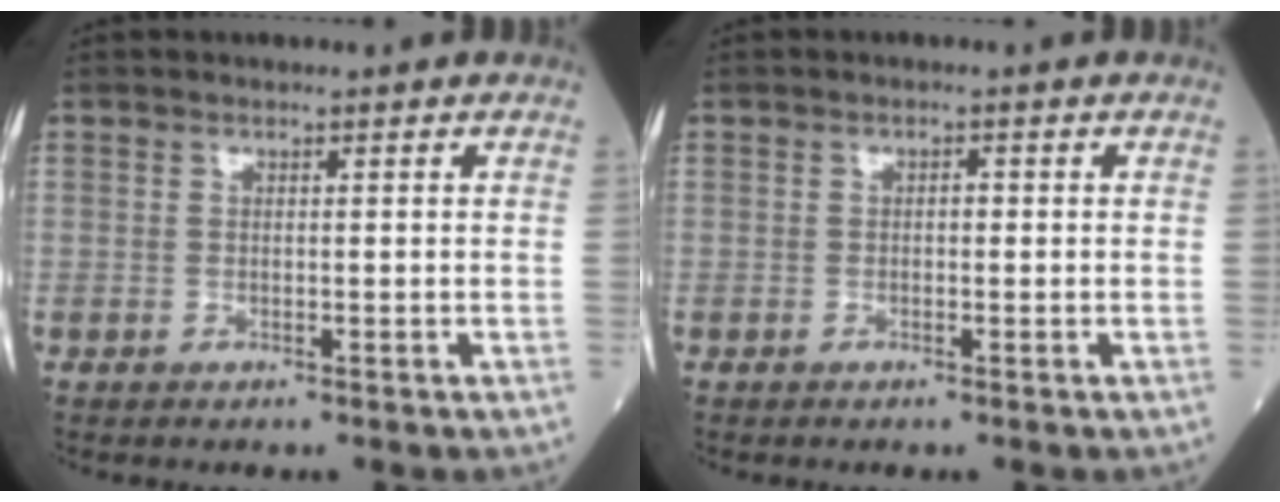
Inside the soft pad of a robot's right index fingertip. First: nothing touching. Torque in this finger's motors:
{"motor_torque": [0.11, -0.04, 0.14, 0.03]}